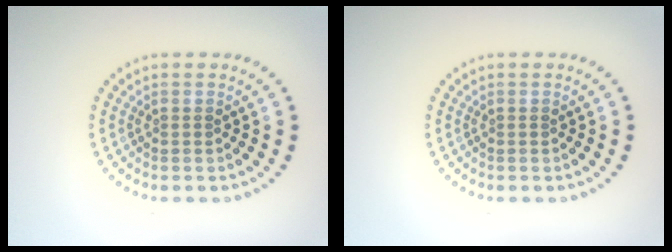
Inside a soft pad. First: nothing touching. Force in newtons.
{"total": 0.0}